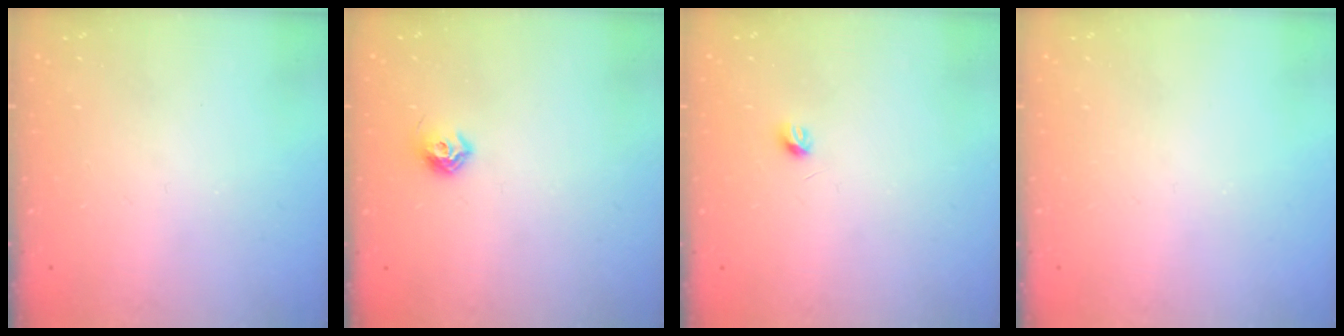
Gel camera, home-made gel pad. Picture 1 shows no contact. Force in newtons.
{"total": 6.8, "press": 6.7, "slide": 1.1}
{"total": 3.3, "press": 3.2, "slide": 0.6}
{"total": 0.0}